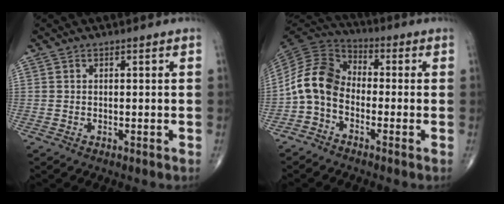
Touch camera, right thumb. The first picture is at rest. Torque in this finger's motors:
{"motor_torque": [0.10, 0.73, 0.95, -0.62, 0.10]}